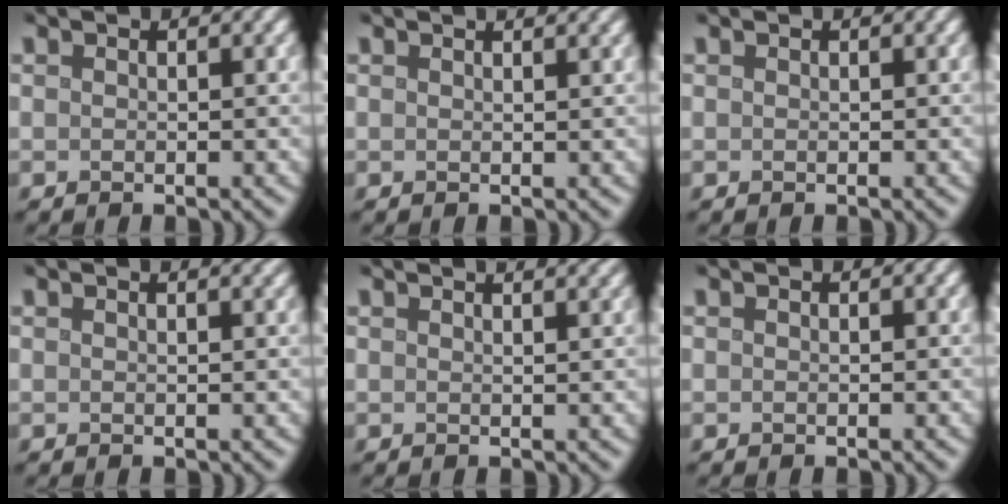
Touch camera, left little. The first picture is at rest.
{"total": 1.8, "force": [1.4, 0.6, 1.0], "torque": [-0.006, 0.003, 0.007]}
{"total": 0.0}
{"total": 1.6, "force": [1.1, 0.5, 0.9], "torque": [-0.006, 0.002, 0.008]}
{"total": 3.4, "force": [2.6, 1.4, 1.9], "torque": [0.004, 0.021, -0.001]}
{"total": 0.0}